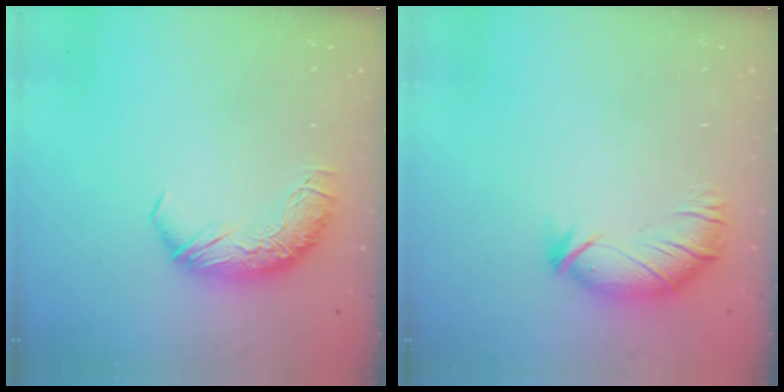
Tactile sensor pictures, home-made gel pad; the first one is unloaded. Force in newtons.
{"total": 3.0, "press": 2.5, "slide": 1.7}